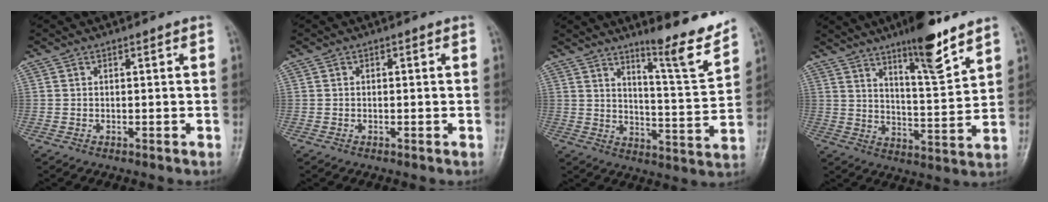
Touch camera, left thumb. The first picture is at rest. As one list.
[{"total": 0.0}, {"total": 11.3, "force": [9.0, 0.6, 6.8], "torque": [-0.085, -0.076, 0.139]}, {"total": 12.2, "force": [8.7, 2.1, 8.3], "torque": [-0.118, -0.063, 0.143]}]